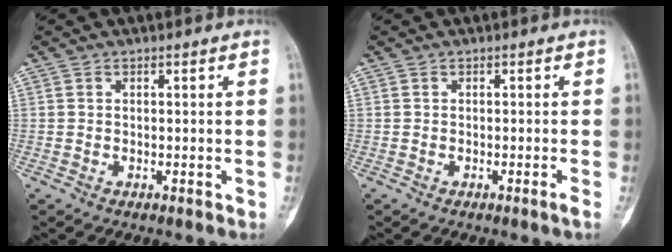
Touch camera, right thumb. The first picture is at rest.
{"total": 1.0, "force": [-0.5, -0.3, 0.8], "torque": [-0.015, -0.002, -0.008]}